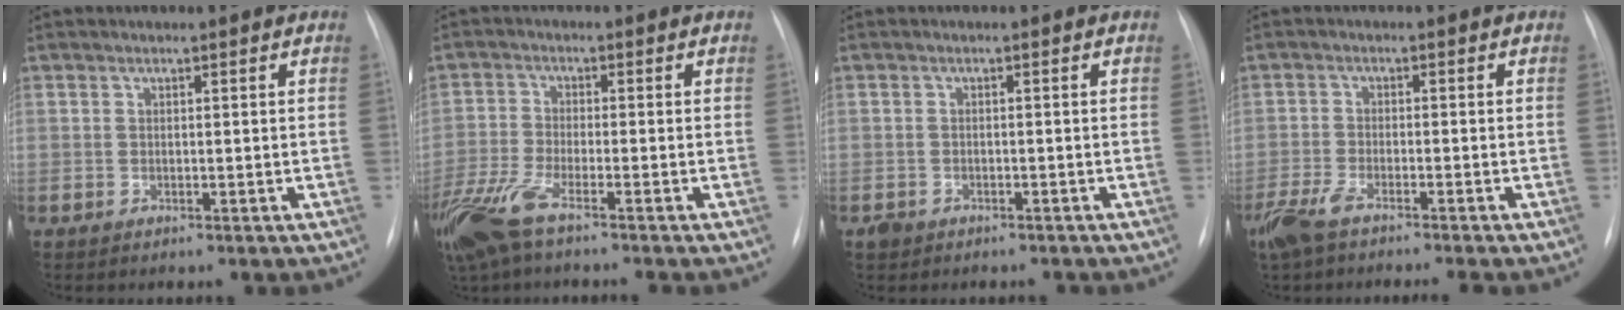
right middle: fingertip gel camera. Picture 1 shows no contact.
{"total": 9.2, "force": [-6.5, 1.2, 6.4], "torque": [-0.141, -0.019, -0.128]}
{"total": 2.1, "force": [-1.6, 1.3, 0.4], "torque": [-0.013, 0.002, -0.022]}
{"total": 7.6, "force": [-6.2, 0.6, 4.5], "torque": [-0.080, -0.017, -0.108]}